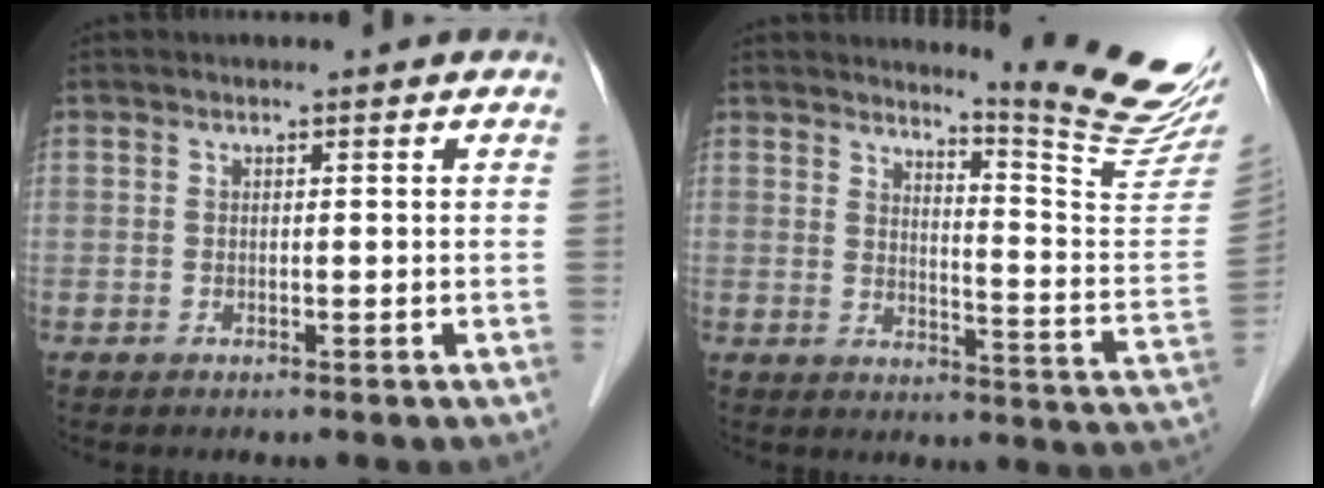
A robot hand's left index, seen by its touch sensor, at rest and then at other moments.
{"total": 14.6, "force": [13.6, -2.3, 4.8], "torque": [-0.070, -0.124, 0.162]}